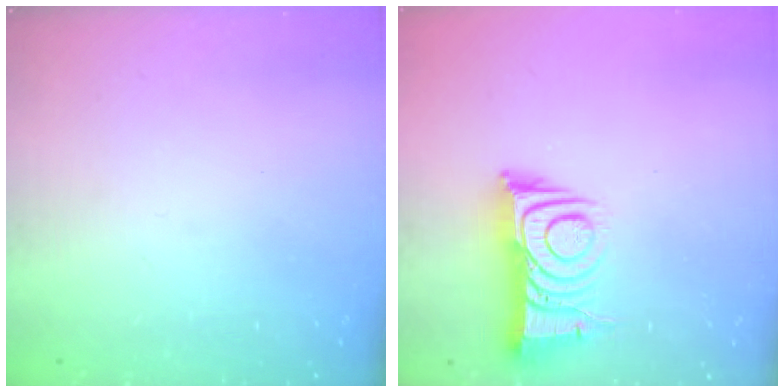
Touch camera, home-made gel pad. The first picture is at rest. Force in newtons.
{"total": 9.9, "press": 9.9, "slide": 1.0}